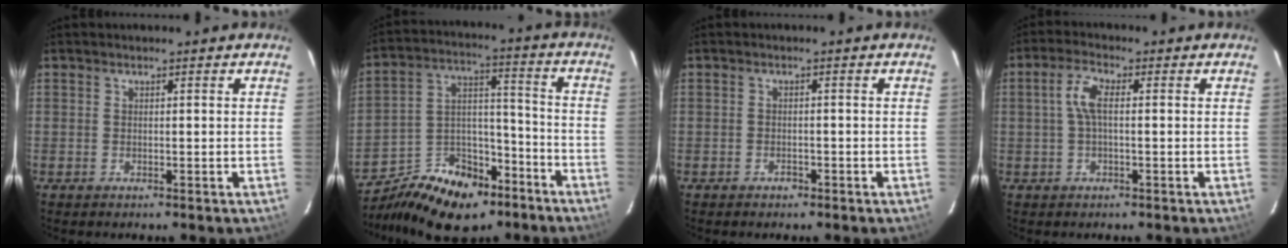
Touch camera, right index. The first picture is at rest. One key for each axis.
{"total": 18.0, "fx": -12.6, "fy": 9.7, "fz": 8.5, "tx": -0.167, "ty": 0.035, "tz": -0.193}
{"total": 1.4, "fx": -1.1, "fy": 0.9, "fz": 0.3, "tx": -0.006, "ty": 0.002, "tz": -0.016}
{"total": 4.1, "fx": 0.2, "fy": 1.4, "fz": 3.8, "tx": -0.082, "ty": 0.010, "tz": 0.003}